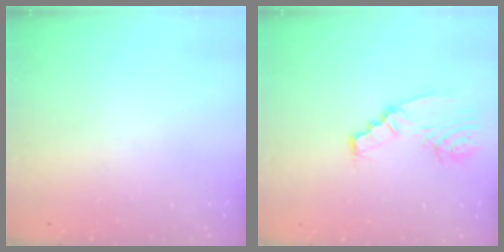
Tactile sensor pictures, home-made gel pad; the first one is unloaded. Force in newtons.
{"total": 4.0, "press": 4.0, "slide": 0.3}